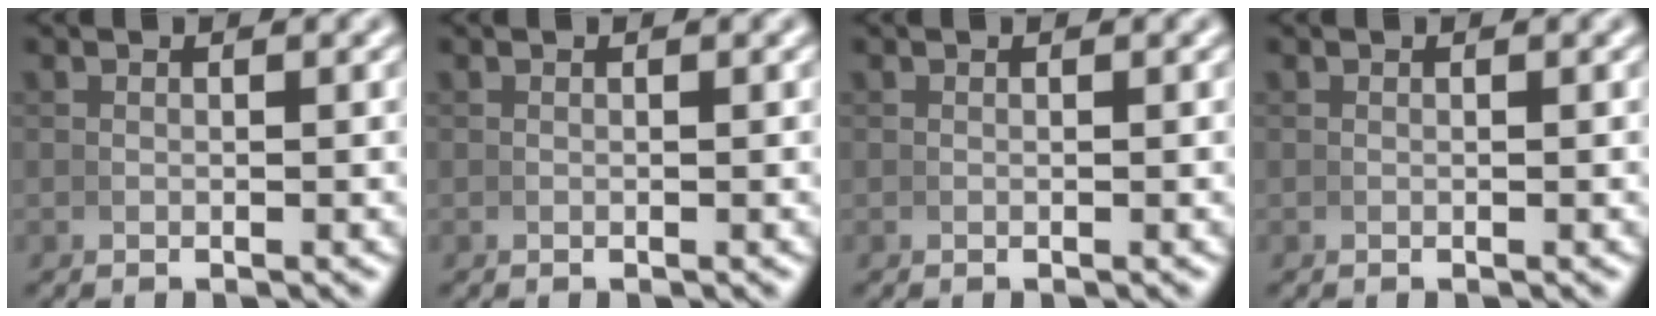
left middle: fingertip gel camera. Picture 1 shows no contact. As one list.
[{"total": 0.0}, {"total": 0.0}, {"total": 0.0}]